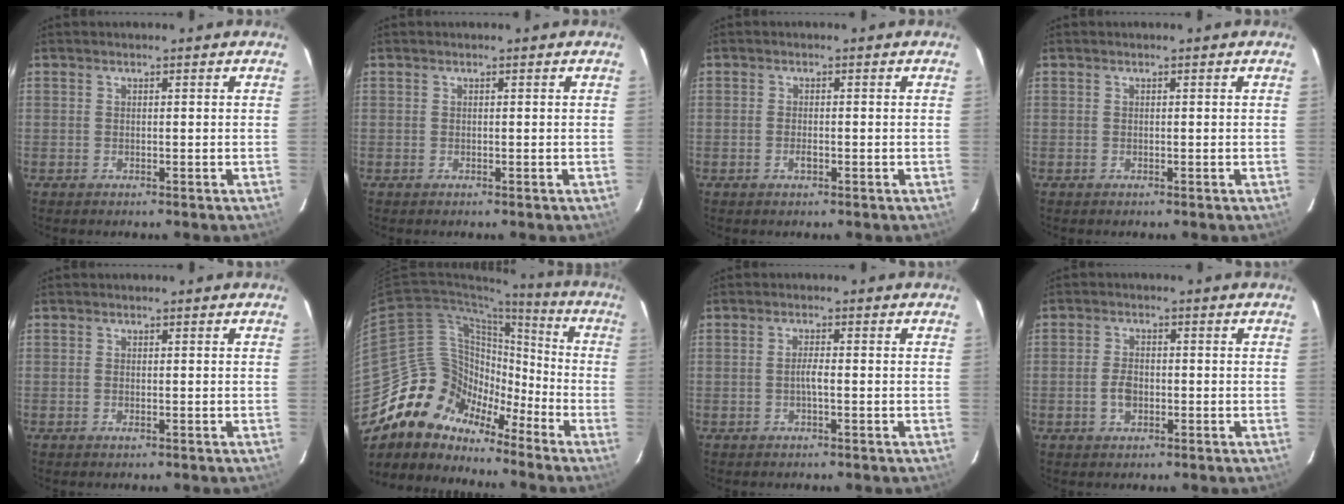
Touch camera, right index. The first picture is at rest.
{"total": 0.0}
{"total": 1.5, "force": [-0.7, 0.7, 1.2], "torque": [-0.023, 0.000, -0.012]}
{"total": 0.0}
{"total": 0.6, "force": [-0.2, 0.3, 0.5], "torque": [-0.011, -0.001, -0.005]}
{"total": 14.1, "force": [-11.1, 8.4, 2.7], "torque": [-0.044, 0.045, -0.199]}
{"total": 1.8, "force": [-0.5, 0.2, 1.7], "torque": [-0.033, 0.003, -0.012]}
{"total": 3.7, "force": [-1.0, 2.4, 2.6], "torque": [-0.053, 0.003, -0.016]}